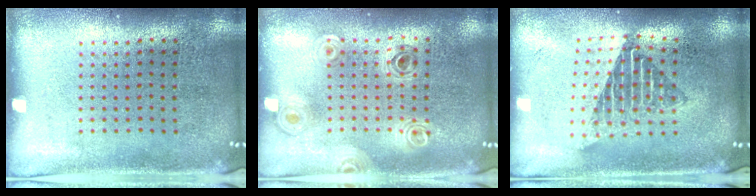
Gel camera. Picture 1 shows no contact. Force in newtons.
{"total": 0.9, "press": 0.9, "slide": 0.1}
{"total": 1.7, "press": 1.4, "slide": 1.0}